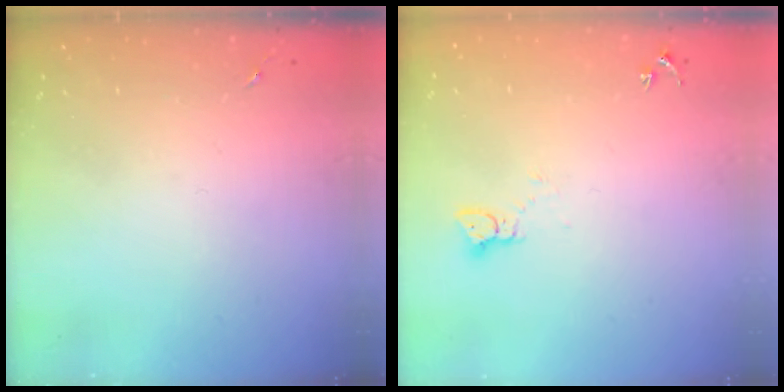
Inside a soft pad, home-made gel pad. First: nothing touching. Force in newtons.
{"total": 3.3, "press": 3.3, "slide": 0.1}